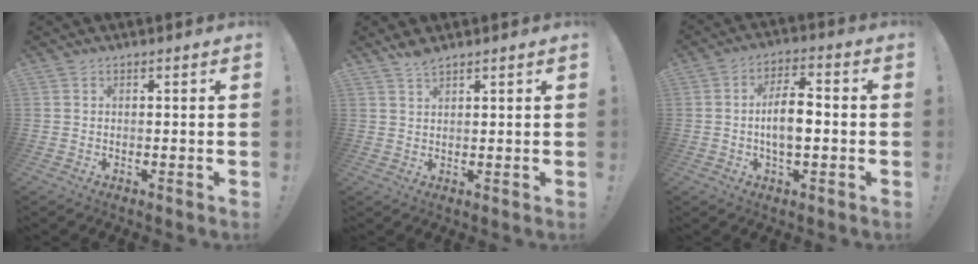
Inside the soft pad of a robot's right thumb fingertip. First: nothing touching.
{"total": 2.9, "force": [2.5, 0.6, 1.4], "torque": [-0.023, -0.014, 0.044]}
{"total": 8.7, "force": [-1.1, 3.8, 7.8], "torque": [-0.133, 0.007, -0.025]}